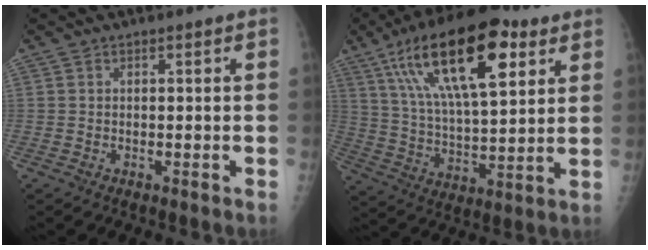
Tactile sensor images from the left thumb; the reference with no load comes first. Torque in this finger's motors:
{"motor_torque": [0.94, 0.76, 2.29, -0.48, 0.59]}